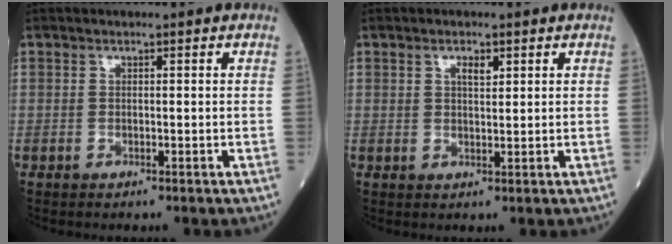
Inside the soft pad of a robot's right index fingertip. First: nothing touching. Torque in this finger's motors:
{"motor_torque": [0.01, 0.02, 0.01, 0.00]}